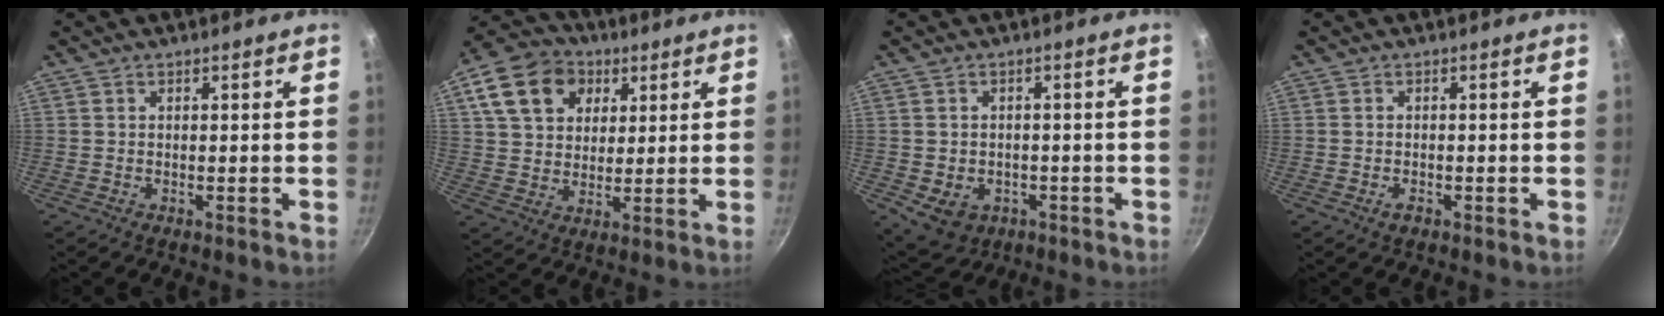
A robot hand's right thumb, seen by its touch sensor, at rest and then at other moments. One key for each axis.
{"total": 15.8, "fx": 6.5, "fy": 11.9, "fz": 8.3, "tx": -0.135, "ty": 0.008, "tz": 0.103}
{"total": 7.0, "fx": -2.1, "fy": 5.4, "fz": 3.9, "tx": -0.043, "ty": 0.006, "tz": -0.014}
{"total": 1.5, "fx": -0.8, "fy": 0.8, "fz": 1.0, "tx": -0.018, "ty": 0.001, "tz": -0.015}